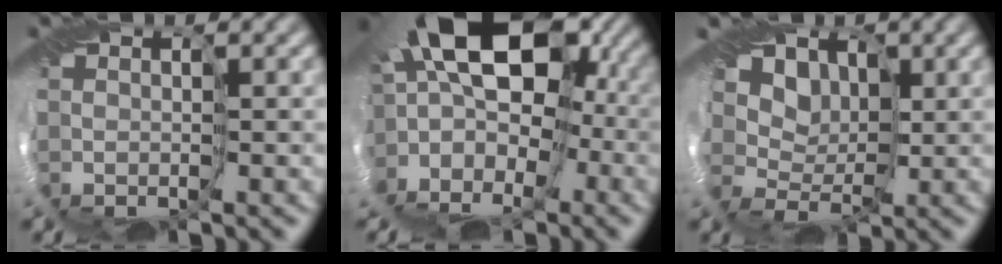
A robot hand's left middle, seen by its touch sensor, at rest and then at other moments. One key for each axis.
{"total": 15.9, "fx": -1.6, "fy": 10.9, "fz": 11.5, "tx": -0.170, "ty": 0.015, "tz": -0.058}
{"total": 9.3, "fx": 1.6, "fy": 6.9, "fz": 6.1, "tx": -0.075, "ty": 0.024, "tz": -0.005}